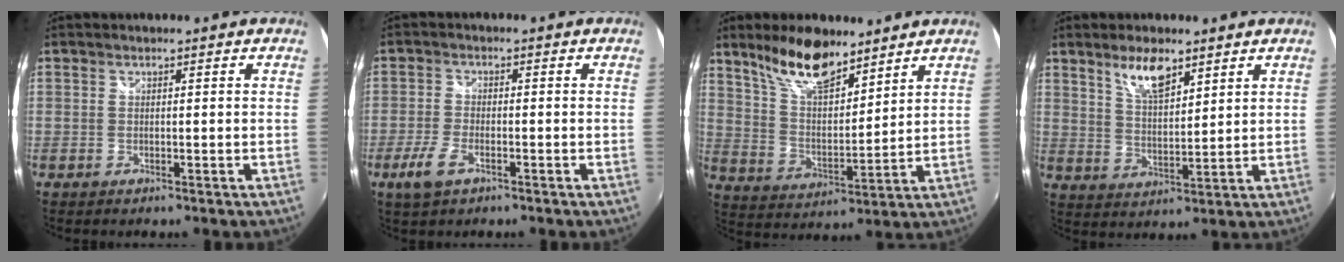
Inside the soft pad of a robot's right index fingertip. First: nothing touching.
{"total": 5.4, "force": [-3.0, 2.3, 3.8], "torque": [-0.096, -0.008, -0.058]}
{"total": 13.2, "force": [9.9, 4.6, 7.4], "torque": [-0.131, 0.005, 0.187]}
{"total": 7.3, "force": [4.9, 2.5, 4.8], "torque": [-0.084, 0.001, 0.095]}